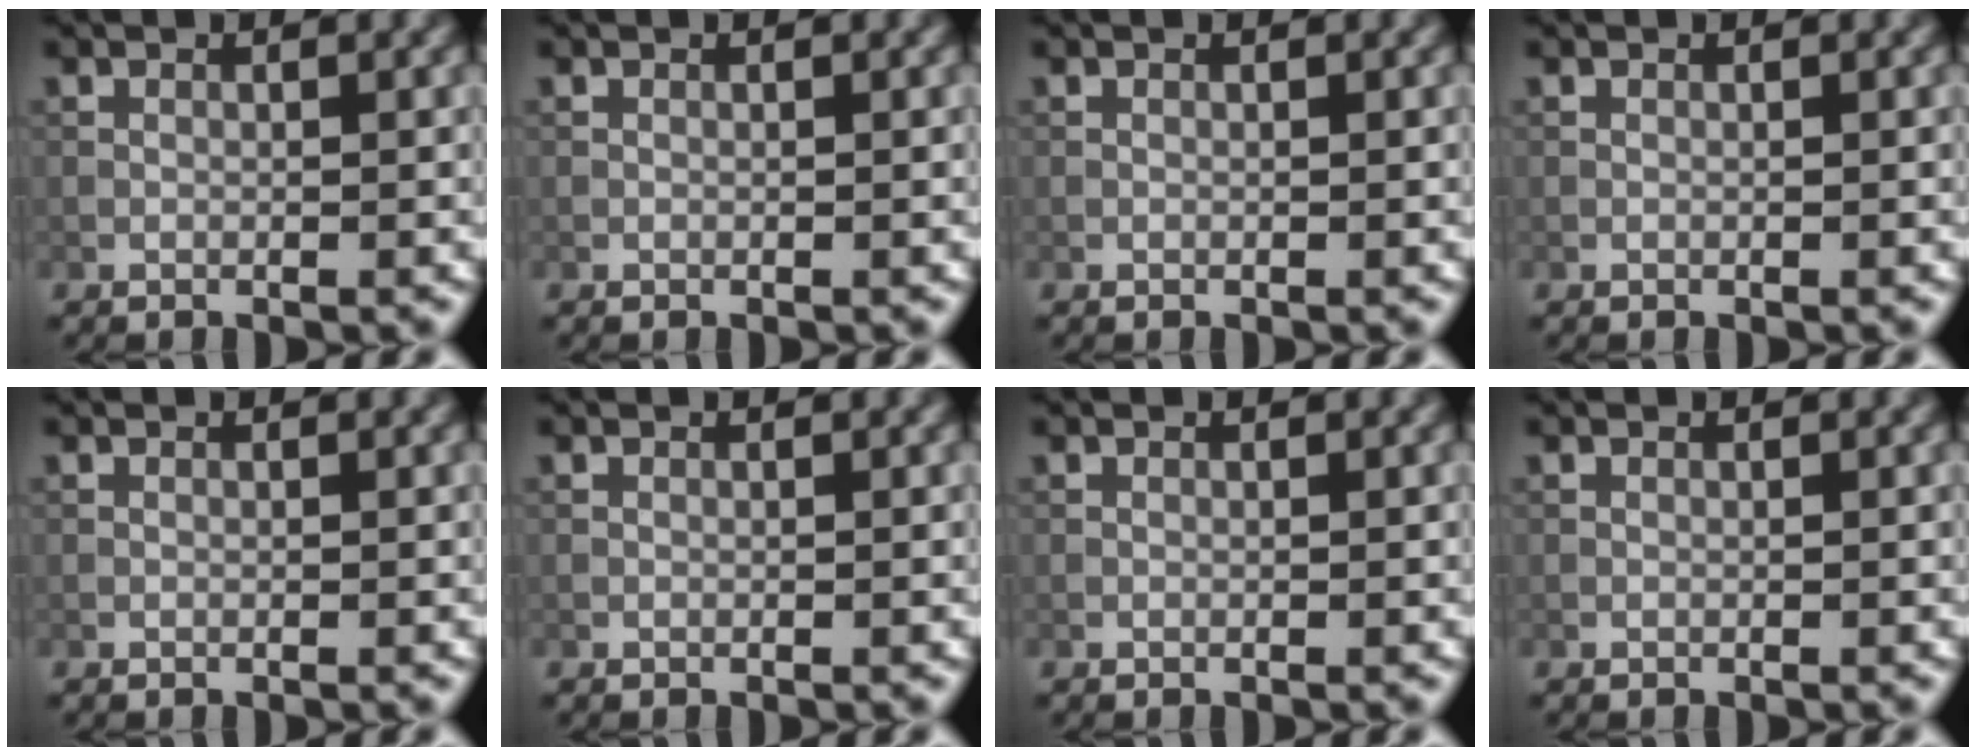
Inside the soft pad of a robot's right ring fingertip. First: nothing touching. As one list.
[{"total": 0.0}, {"total": 0.0}, {"total": 0.0}, {"total": 0.0}, {"total": 0.0}, {"total": 0.0}, {"total": 0.0}]